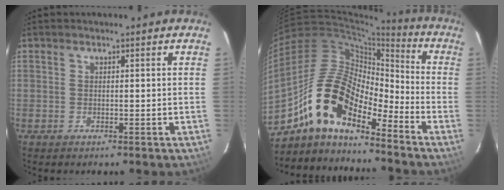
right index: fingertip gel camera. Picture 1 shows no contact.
{"total": 15.9, "force": [-11.3, 5.7, 9.6], "torque": [-0.172, 0.008, -0.228]}